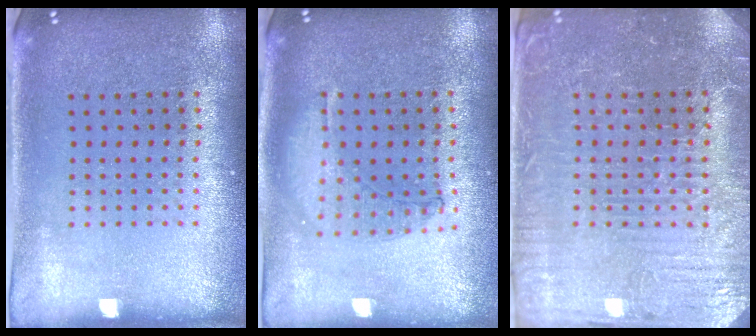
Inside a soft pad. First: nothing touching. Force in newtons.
{"total": 0.9, "press": 0.9, "slide": 0.3}
{"total": 3.9, "press": 3.8, "slide": 0.8}